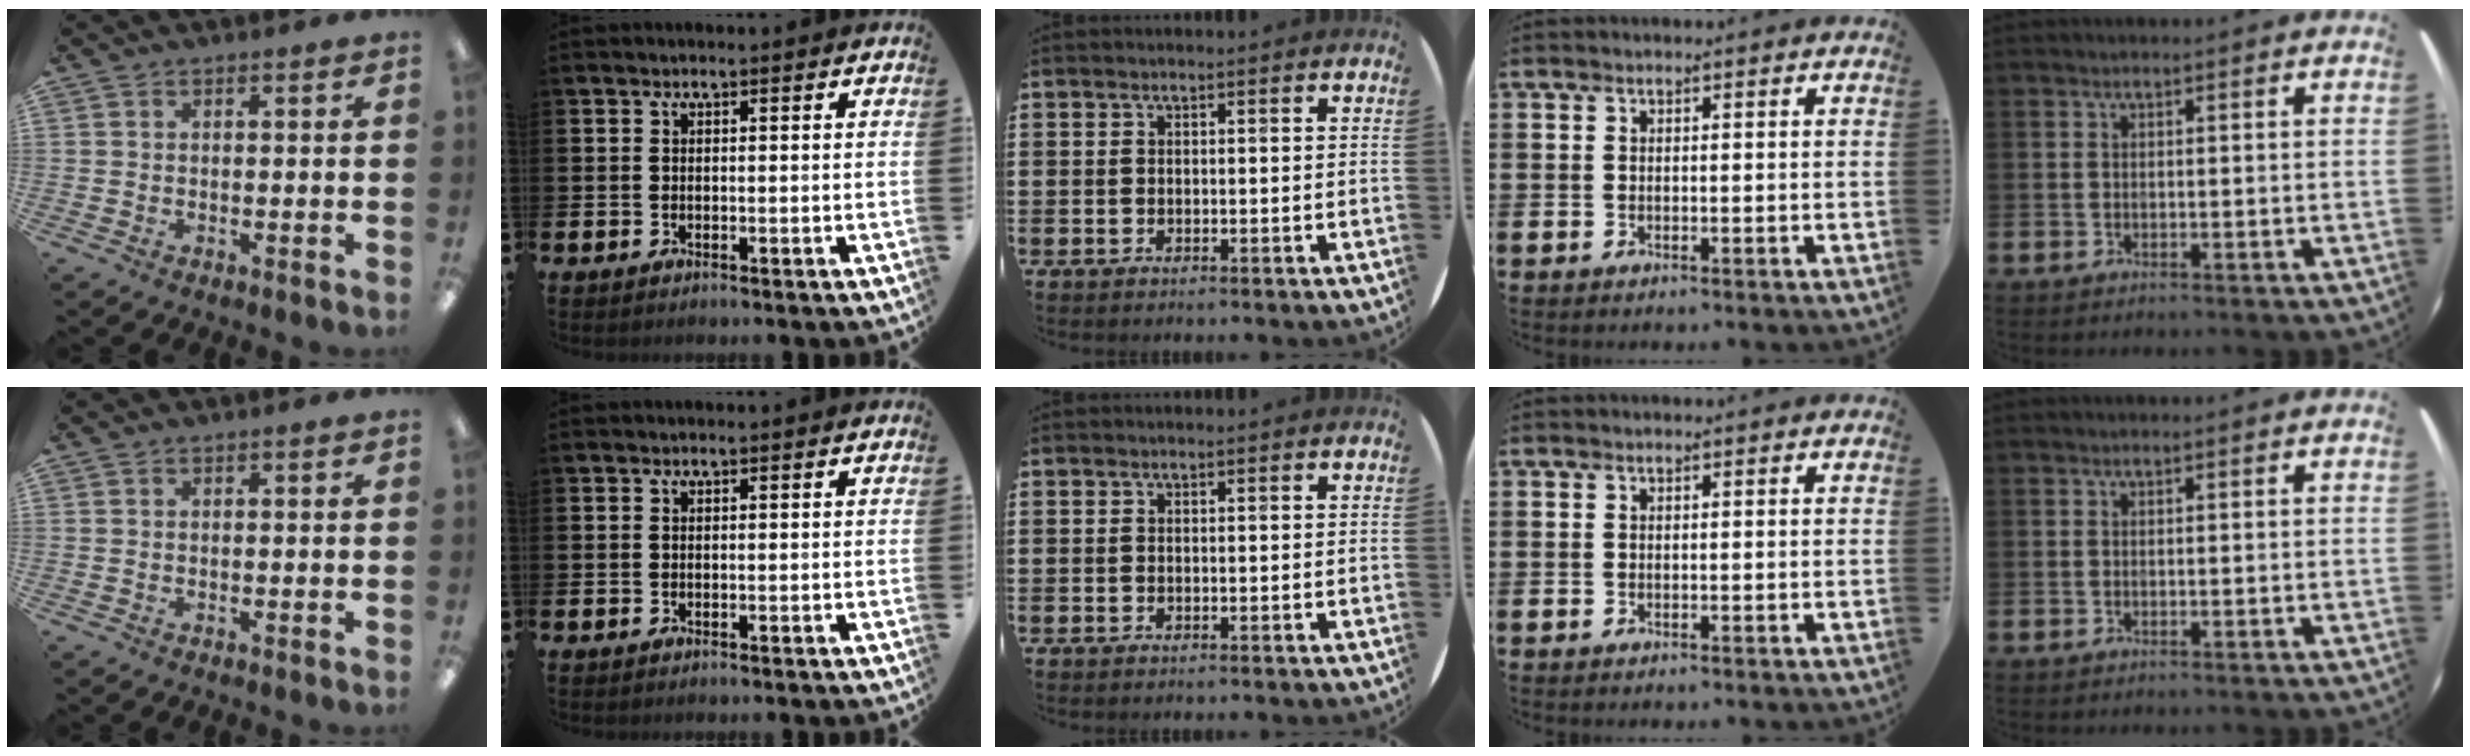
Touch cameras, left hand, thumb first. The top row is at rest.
{}